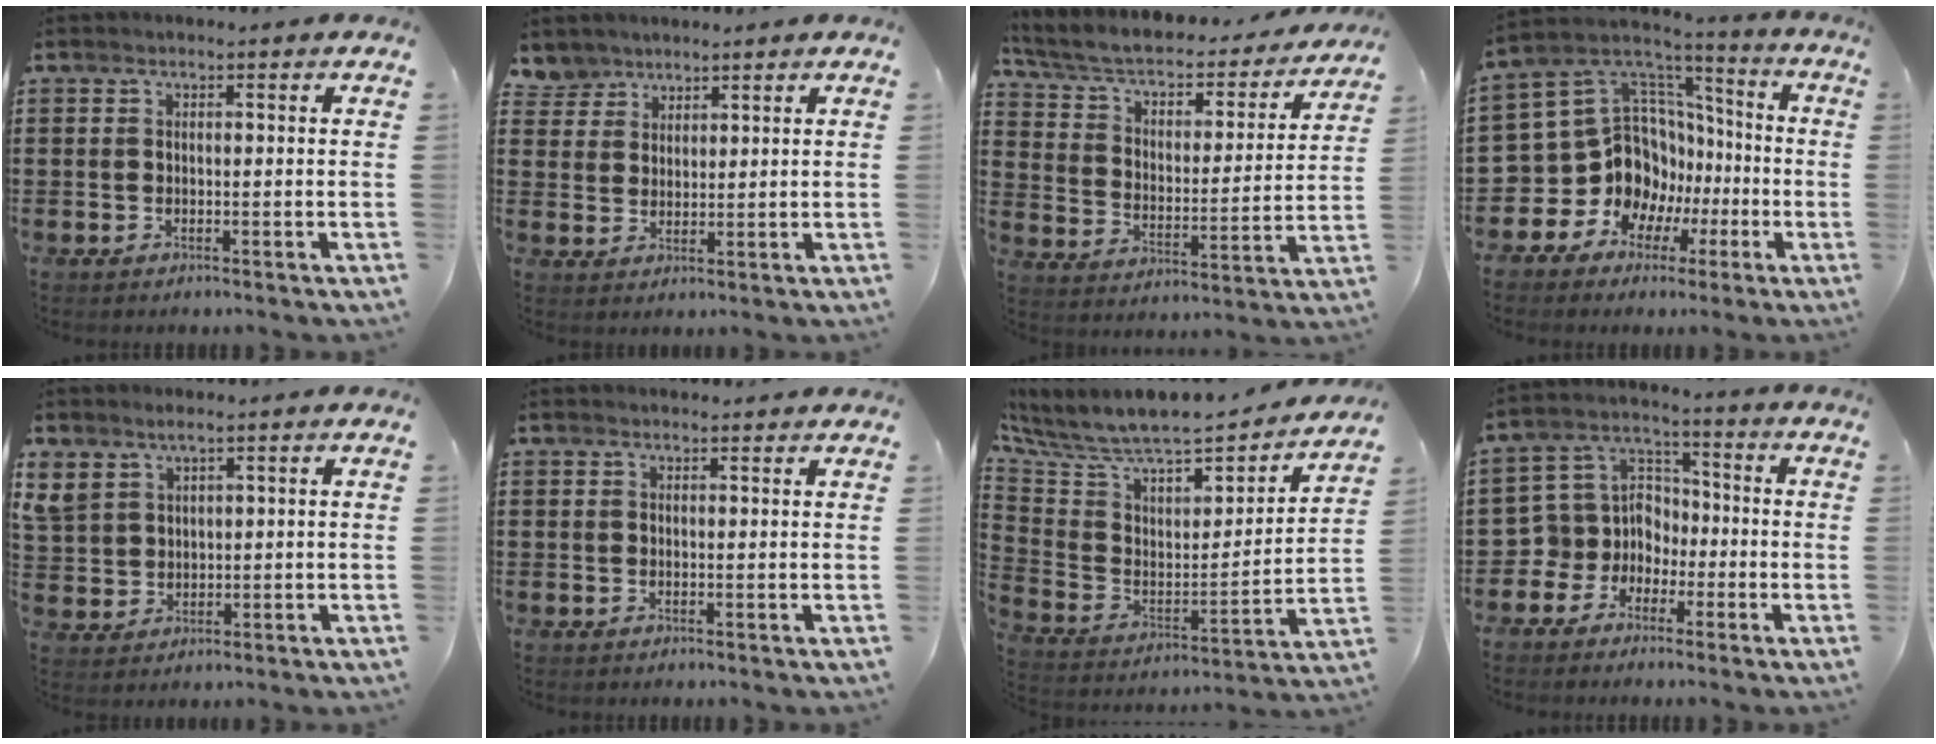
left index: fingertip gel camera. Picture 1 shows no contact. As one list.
[{"total": 3.7, "force": [2.9, 2.3, -0.1], "torque": [-0.017, 0.002, 0.056]}, {"total": 4.4, "force": [3.0, 2.1, 2.4], "torque": [-0.063, -0.027, 0.042]}, {"total": 13.1, "force": [-1.9, 12.0, 5.0], "torque": [-0.150, -0.026, -0.020]}, {"total": 3.3, "force": [2.2, 2.1, 1.1], "torque": [-0.033, 0.007, 0.040]}, {"total": 0.9, "force": [0.9, 0.1, 0.1], "torque": [-0.003, -0.001, 0.018]}, {"total": 7.4, "force": [6.4, 2.0, 3.2], "torque": [-0.097, -0.060, 0.105]}, {"total": 6.6, "force": [-2.2, 6.1, 0.6], "torque": [-0.057, -0.004, -0.049]}]